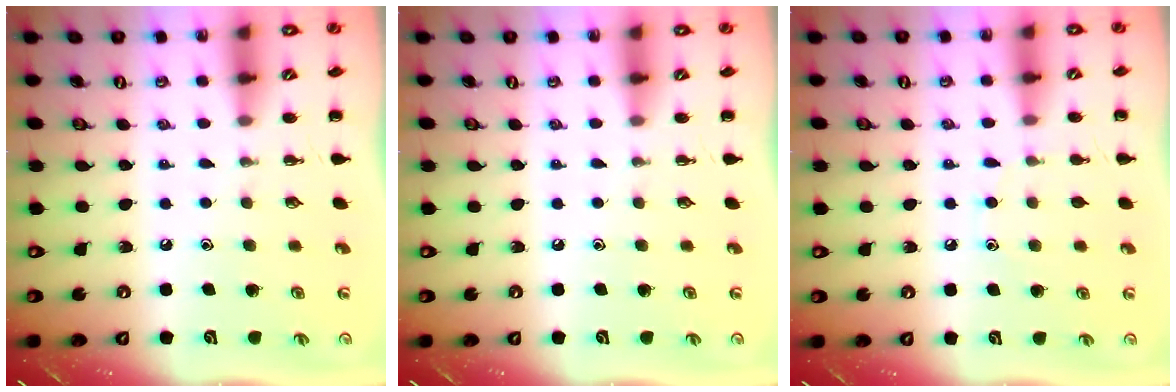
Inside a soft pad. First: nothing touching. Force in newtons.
{"total": 0.0}
{"total": 6.5, "press": 6.1, "slide": 2.3}